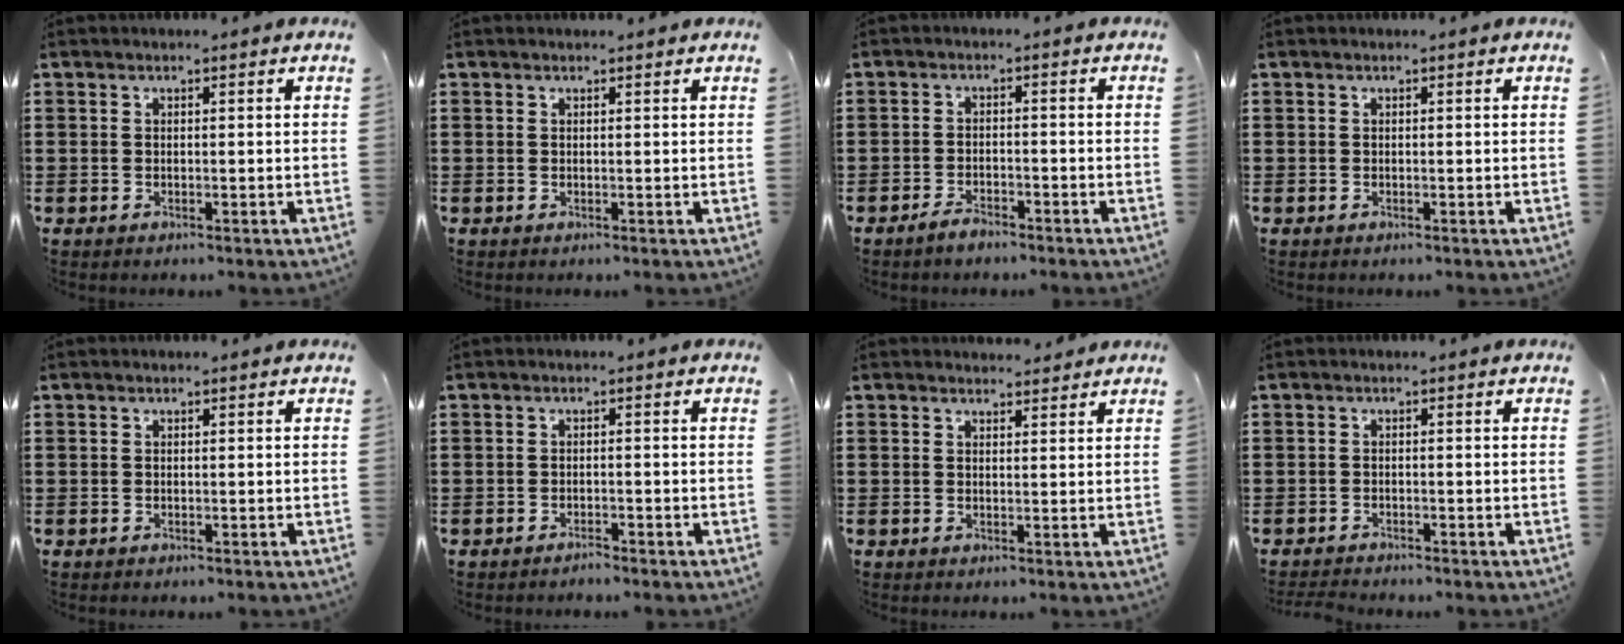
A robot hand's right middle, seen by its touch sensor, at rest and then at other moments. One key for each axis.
{"total": 0.0}
{"total": 2.3, "fx": -2.1, "fy": 0.5, "fz": 0.9, "tx": -0.019, "ty": 0.001, "tz": -0.039}
{"total": 0.0}
{"total": 0.0}
{"total": 1.0, "fx": -1.0, "fy": 0.0, "fz": 0.2, "tx": -0.008, "ty": -0.001, "tz": -0.020}
{"total": 1.7, "fx": 1.6, "fy": 0.4, "fz": 0.1, "tx": 0.002, "ty": 0.001, "tz": 0.030}
{"total": 1.6, "fx": -1.6, "fy": 0.1, "fz": 0.2, "tx": -0.009, "ty": -0.003, "tz": -0.033}